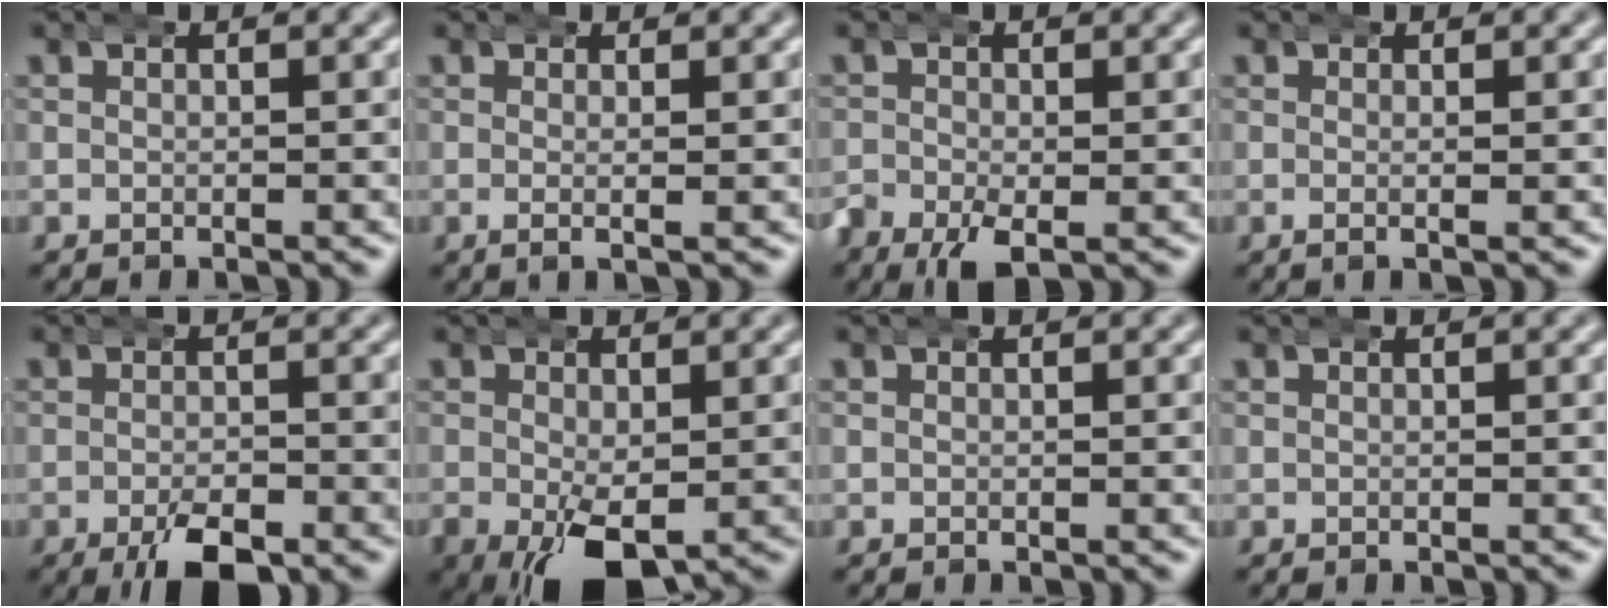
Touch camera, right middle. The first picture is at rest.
{"total": 1.4, "force": [-0.3, -0.1, 1.4], "torque": [-0.030, -0.003, -0.006]}
{"total": 3.8, "force": [-2.1, 2.1, 2.3], "torque": [-0.054, -0.023, -0.029]}
{"total": 1.0, "force": [-0.2, -0.1, 0.9], "torque": [-0.018, 0.000, -0.007]}
{"total": 5.0, "force": [-3.1, 1.5, 3.6], "torque": [-0.043, -0.009, -0.049]}
{"total": 6.9, "force": [-3.1, 3.5, 5.0], "torque": [-0.112, -0.046, -0.027]}
{"total": 0.0}
{"total": 0.0}